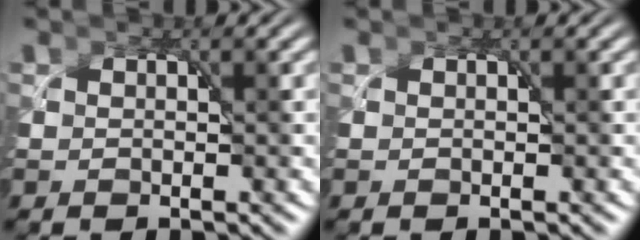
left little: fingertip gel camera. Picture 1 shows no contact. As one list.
[{"total": 0.0}]